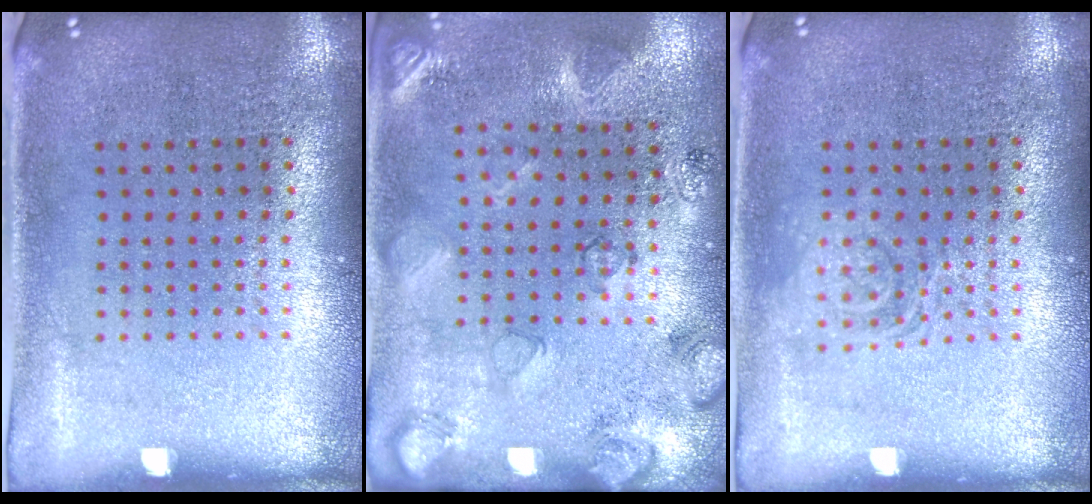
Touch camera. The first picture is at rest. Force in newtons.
{"total": 2.3, "press": 1.8, "slide": 1.4}
{"total": 1.8, "press": 1.8, "slide": 0.3}